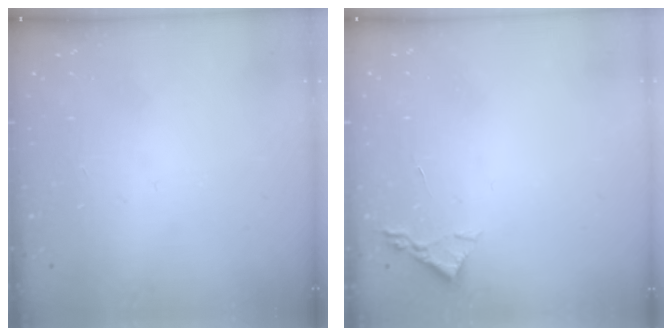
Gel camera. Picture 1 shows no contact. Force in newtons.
{"total": 2.2, "press": 2.2, "slide": 0.3}